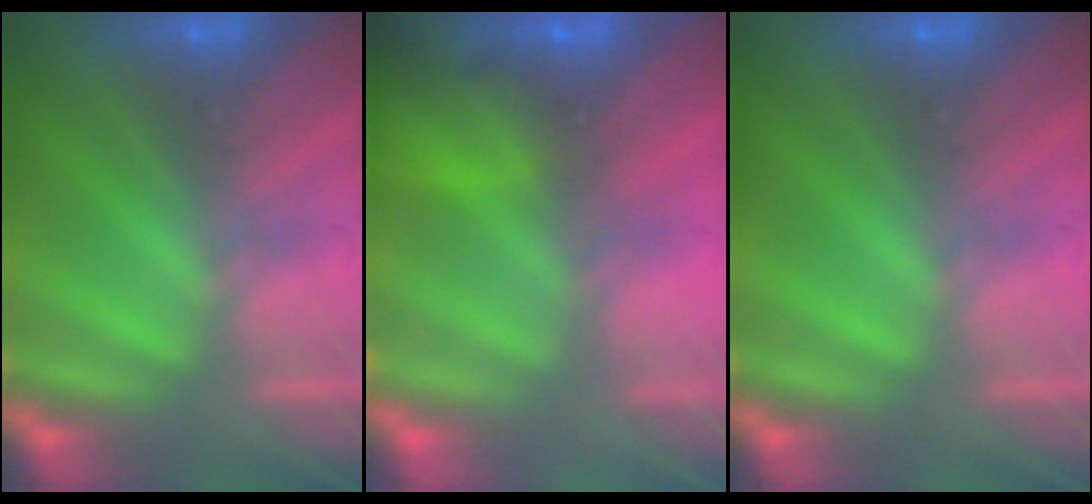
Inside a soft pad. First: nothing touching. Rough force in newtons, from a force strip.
{"total": 7.8}
{"total": 0.0}